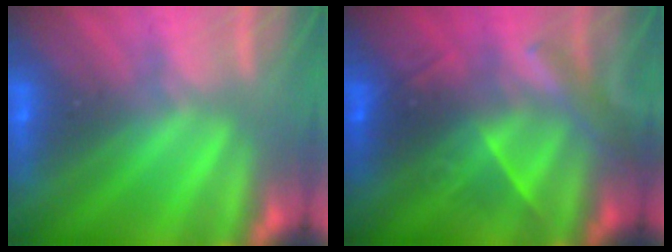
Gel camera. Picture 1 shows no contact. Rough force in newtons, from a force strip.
{"total": 2.8}